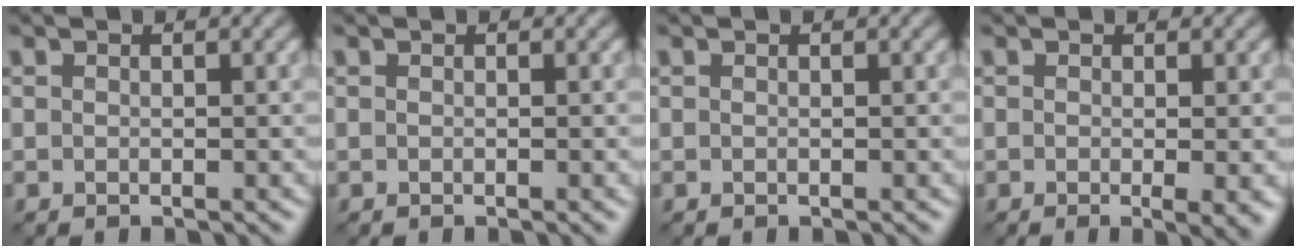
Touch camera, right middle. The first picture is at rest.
{"total": 0.5, "force": [-0.1, 0.1, 0.5], "torque": [-0.005, -0.001, -0.002]}
{"total": 0.0}
{"total": 2.8, "force": [-0.6, 0.6, 2.7], "torque": [-0.037, -0.008, -0.007]}